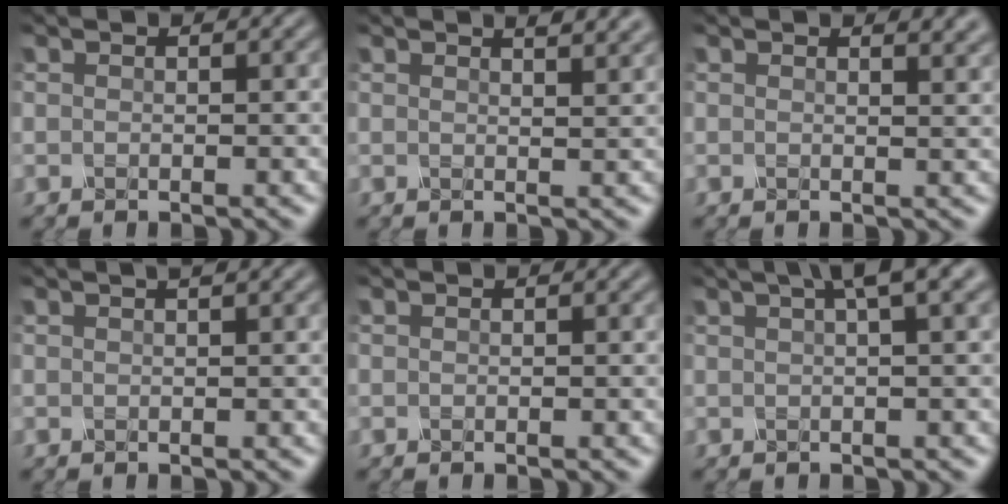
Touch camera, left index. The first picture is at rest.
{"total": 3.4, "force": [2.5, 1.2, 1.9], "torque": [-0.005, 0.017, 0.010]}
{"total": 2.6, "force": [2.0, 0.9, 1.4], "torque": [-0.007, 0.007, 0.020]}
{"total": 1.3, "force": [0.8, 0.3, 1.0], "torque": [-0.012, 0.001, 0.004]}
{"total": 0.0}
{"total": 4.2, "force": [2.2, 0.7, 3.5], "torque": [-0.045, 0.017, 0.030]}